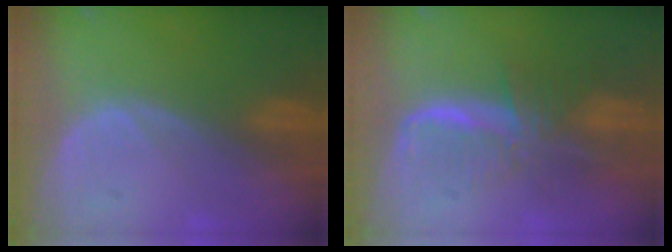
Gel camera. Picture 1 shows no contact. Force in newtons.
{"total": 7.9, "press": 6.8, "slide": 3.9}